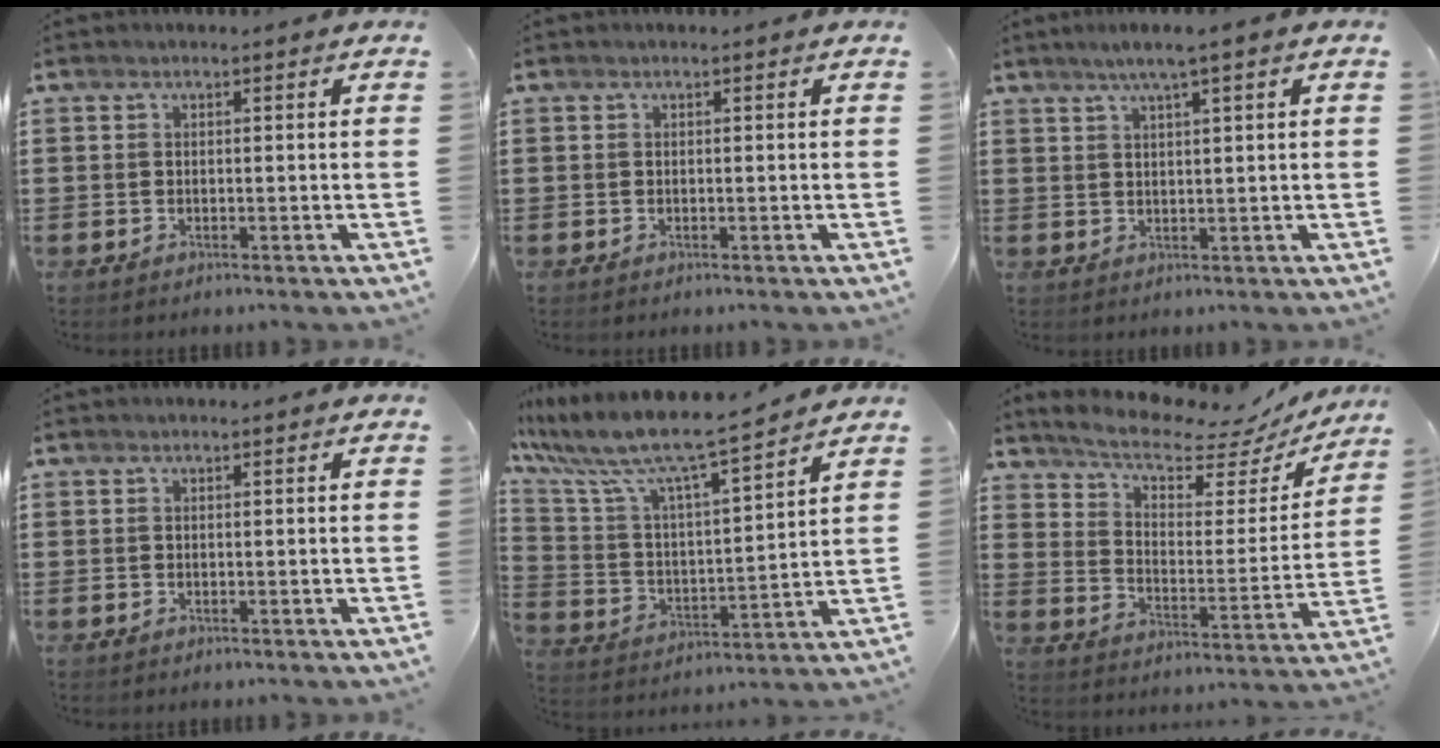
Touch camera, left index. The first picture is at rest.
{"total": 0.0}
{"total": 3.1, "force": [1.8, -0.3, 2.5], "torque": [-0.050, 0.000, 0.031]}
{"total": 0.0}
{"total": 8.7, "force": [7.4, 0.4, 4.5], "torque": [-0.121, -0.053, 0.119]}
{"total": 8.6, "force": [7.6, 2.0, 3.6], "torque": [-0.090, -0.051, 0.126]}